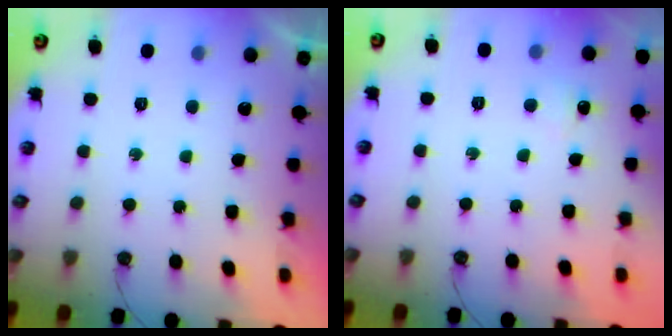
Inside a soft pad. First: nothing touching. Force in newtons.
{"total": 3.9, "press": 3.9, "slide": 0.6}